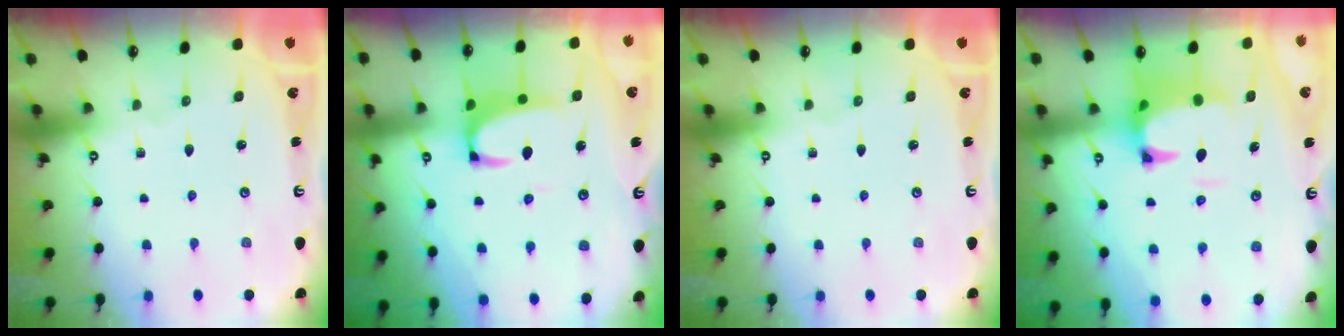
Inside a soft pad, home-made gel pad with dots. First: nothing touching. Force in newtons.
{"total": 2.8, "press": 2.7, "slide": 0.9}
{"total": 0.0}
{"total": 2.8, "press": 2.6, "slide": 1.2}